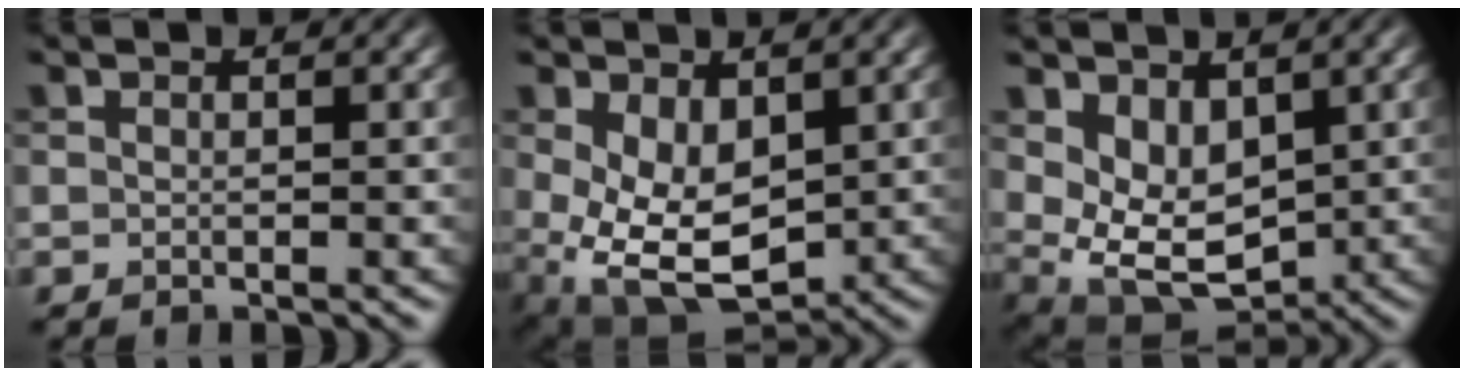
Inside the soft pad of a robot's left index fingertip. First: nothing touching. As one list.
[{"total": 7.6, "force": [-0.2, 4.8, 5.9], "torque": [-0.125, -0.017, 0.006]}, {"total": 6.1, "force": [1.2, 4.1, 4.3], "torque": [-0.086, -0.023, 0.035]}]